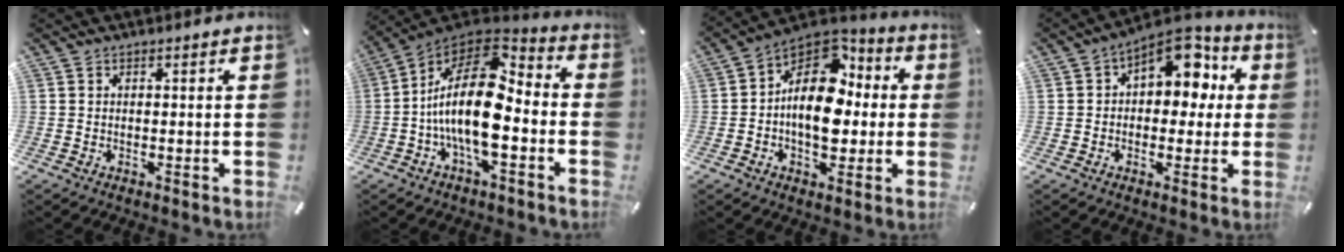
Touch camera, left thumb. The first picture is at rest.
{"total": 19.8, "force": [-2.3, 9.1, 17.5], "torque": [-0.357, -0.004, -0.044]}
{"total": 16.0, "force": [-0.1, 11.4, 11.3], "torque": [-0.202, -0.014, -0.007]}
{"total": 10.3, "force": [4.0, 7.2, 6.2], "torque": [-0.076, -0.026, 0.067]}